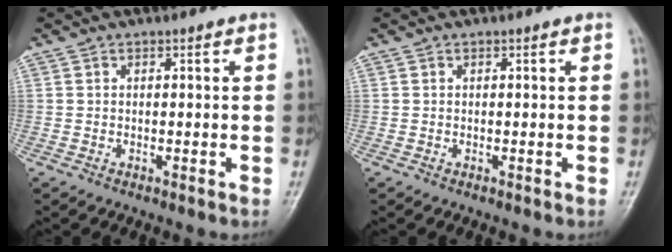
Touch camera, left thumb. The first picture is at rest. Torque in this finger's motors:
{"motor_torque": [0.00, 0.00, 0.02, -0.02, 0.00]}